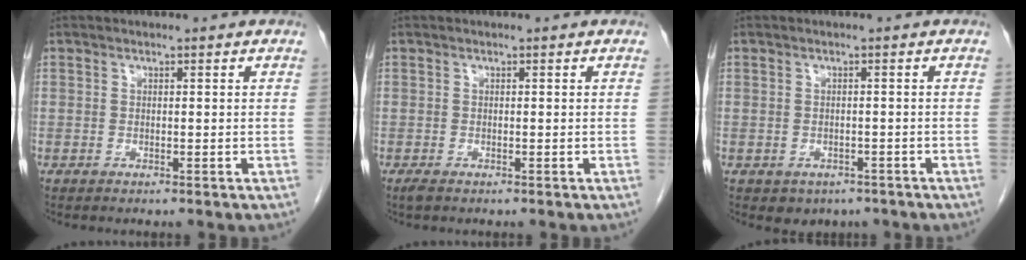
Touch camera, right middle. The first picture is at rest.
{"total": 1.0, "force": [-0.7, 0.4, 0.6], "torque": [-0.016, -0.003, -0.010]}
{"total": 3.2, "force": [-2.1, 2.3, 0.8], "torque": [-0.010, 0.004, -0.022]}